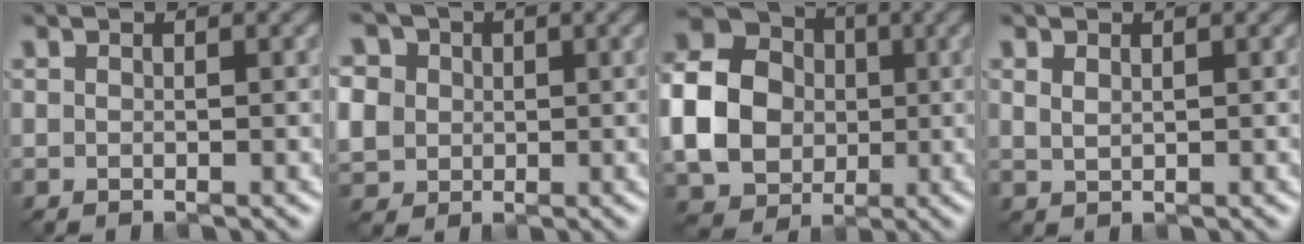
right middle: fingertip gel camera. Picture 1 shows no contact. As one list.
[{"total": 9.5, "force": [2.9, 8.1, 4.1], "torque": [-0.102, 0.021, 0.034]}, {"total": 11.2, "force": [-0.4, 9.5, 6.0], "torque": [-0.133, -0.004, -0.021]}, {"total": 1.1, "force": [0.6, 0.6, 0.7], "torque": [-0.019, -0.002, 0.017]}]